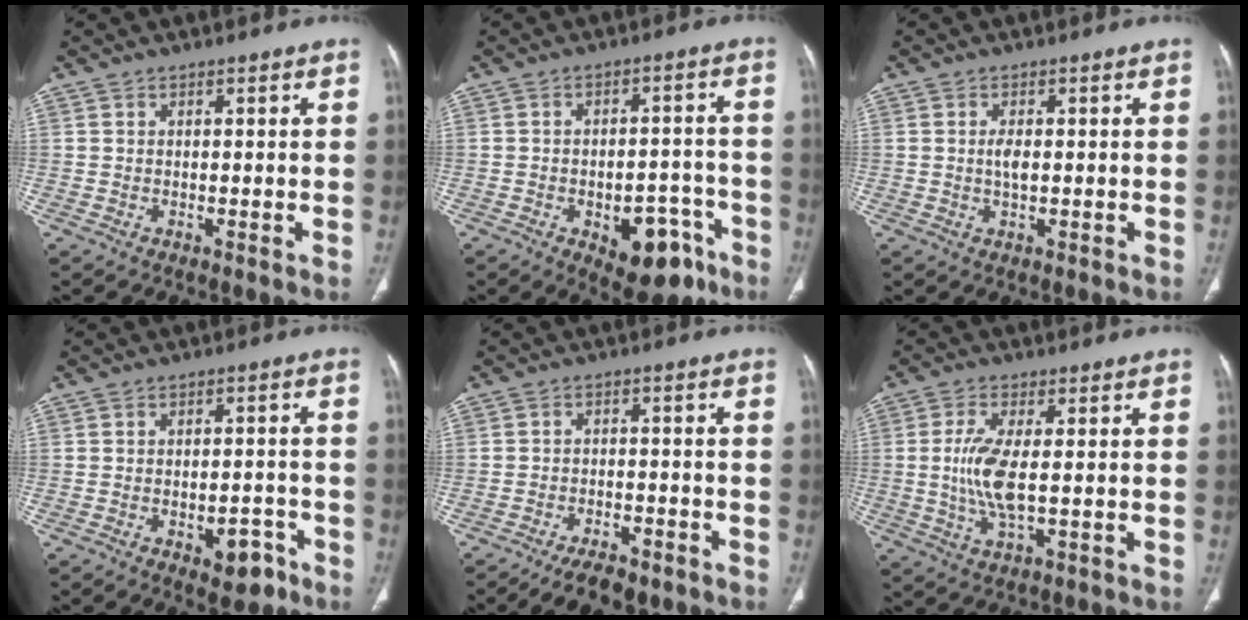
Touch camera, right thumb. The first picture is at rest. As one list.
[{"total": 12.2, "force": [-6.0, 6.6, 8.3], "torque": [-0.076, 0.043, -0.072]}, {"total": 2.1, "force": [0.0, 0.9, 1.9], "torque": [-0.038, -0.001, 0.000]}, {"total": 6.4, "force": [-3.4, 3.4, 4.3], "torque": [-0.036, 0.024, -0.039]}, {"total": 8.7, "force": [-6.5, 3.8, 4.4], "torque": [-0.057, 0.031, -0.098]}, {"total": 7.9, "force": [-0.1, 2.5, 7.5], "torque": [-0.177, -0.009, -0.002]}]